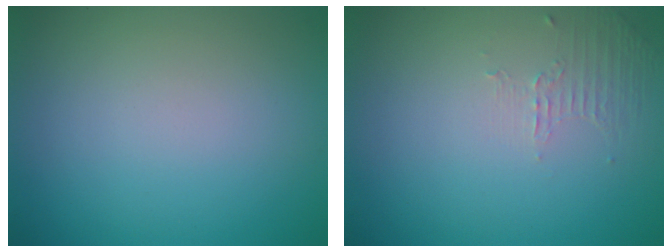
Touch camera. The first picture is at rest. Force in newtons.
{"total": 1.1, "press": 0.2, "slide": 1.0}